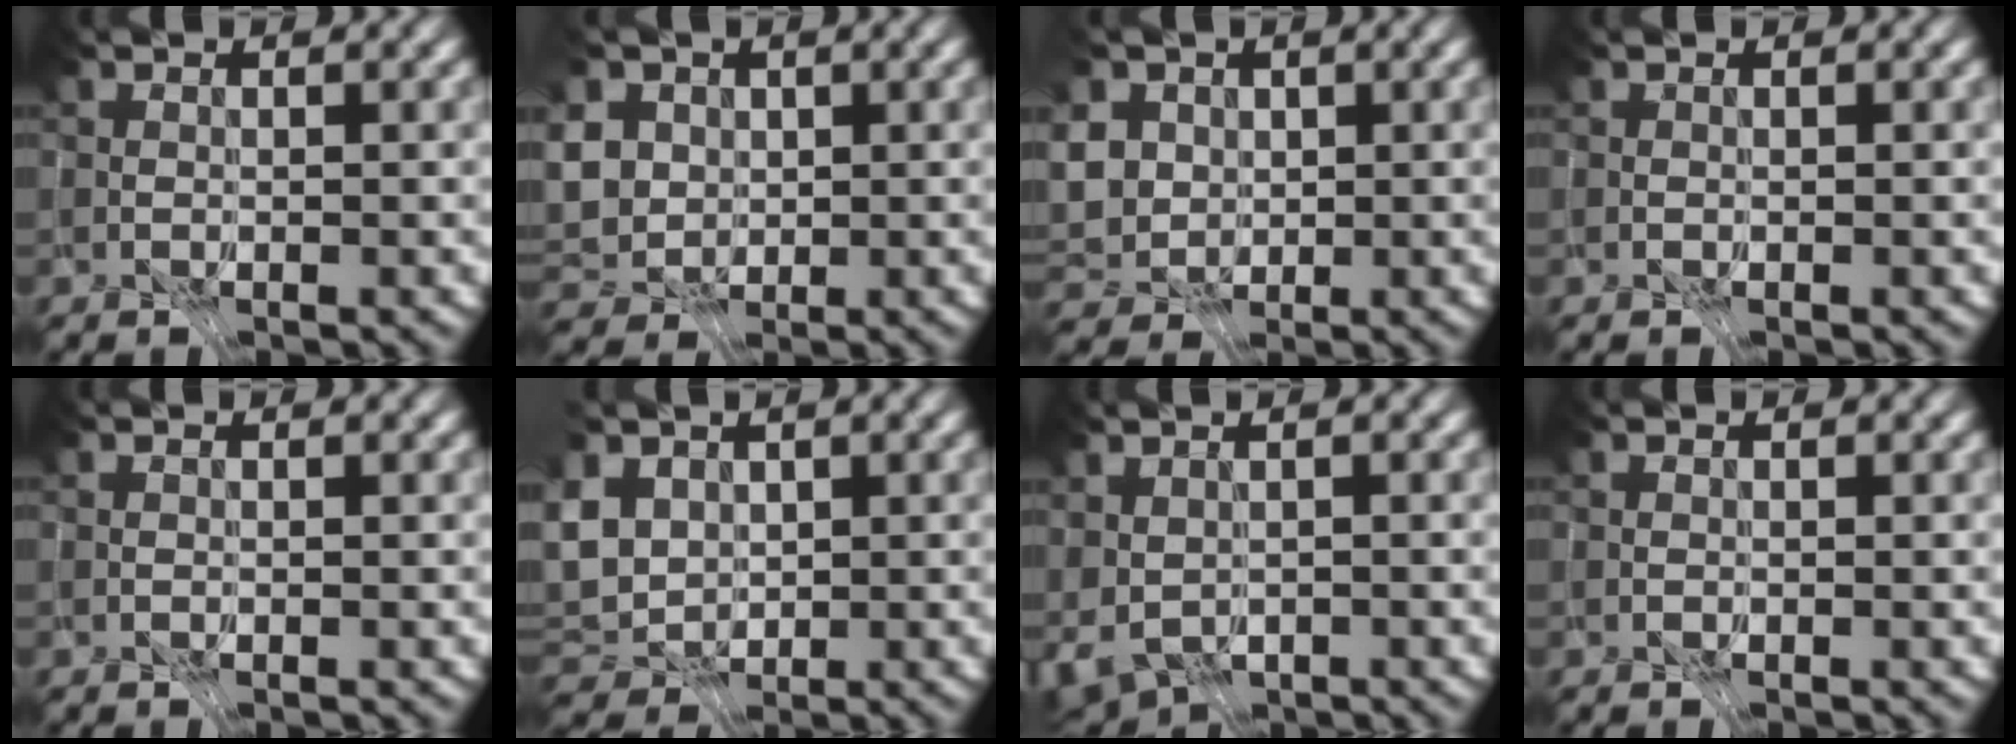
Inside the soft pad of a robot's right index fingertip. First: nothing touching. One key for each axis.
{"total": 3.8, "fx": 0.2, "fy": 2.9, "fz": 2.5, "tx": -0.048, "ty": 0.000, "tz": -0.007}
{"total": 3.4, "fx": 0.1, "fy": 2.6, "fz": 2.2, "tx": -0.046, "ty": 0.001, "tz": -0.007}
{"total": 0.0}
{"total": 0.0}
{"total": 2.7, "fx": -0.3, "fy": 1.5, "fz": 2.3, "tx": -0.044, "ty": -0.003, "tz": -0.009}
{"total": 2.4, "fx": -1.1, "fy": 0.9, "fz": 2.0, "tx": -0.032, "ty": -0.018, "tz": -0.007}
{"total": 0.0}